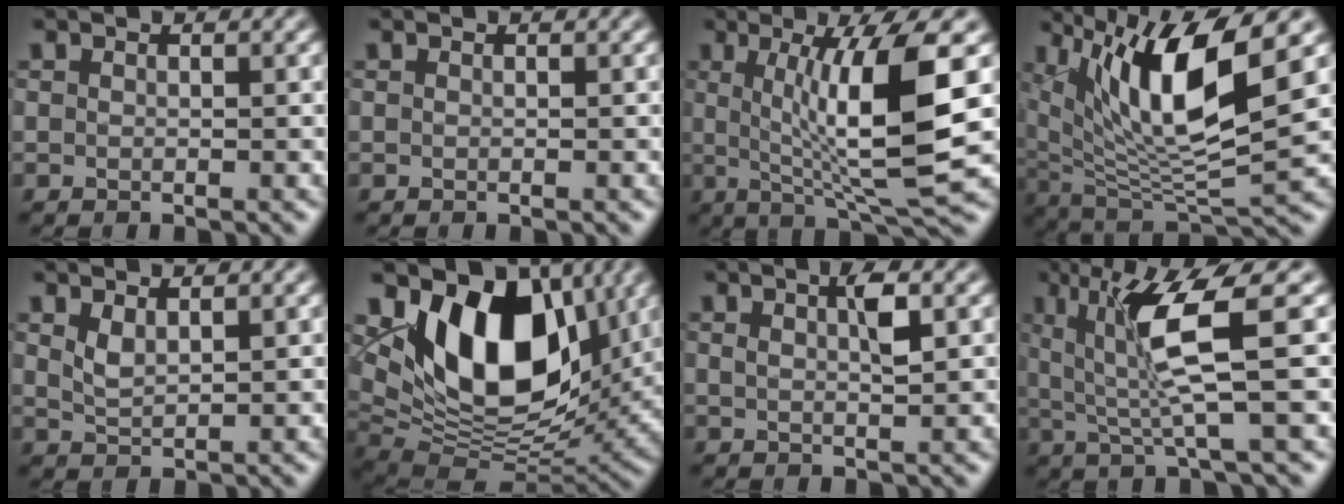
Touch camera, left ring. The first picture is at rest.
{"total": 0.0}
{"total": 10.2, "force": [1.3, 1.8, 9.9], "torque": [-0.142, -0.010, 0.029]}
{"total": 11.6, "force": [4.7, 3.1, 10.1], "torque": [-0.183, -0.001, 0.093]}
{"total": 1.5, "force": [1.0, 0.5, 1.0], "torque": [-0.027, -0.002, 0.025]}
{"total": 12.6, "force": [4.5, 7.6, 8.9], "torque": [-0.143, -0.010, 0.082]}
{"total": 2.3, "force": [0.9, 0.4, 2.0], "torque": [-0.035, 0.002, 0.014]}
{"total": 7.0, "force": [1.4, 0.9, 6.8], "torque": [-0.133, -0.002, 0.027]}